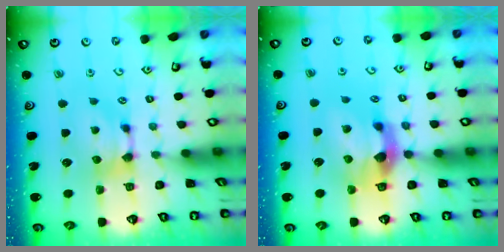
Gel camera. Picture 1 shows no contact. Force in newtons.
{"total": 5.6, "press": 5.2, "slide": 2.0}